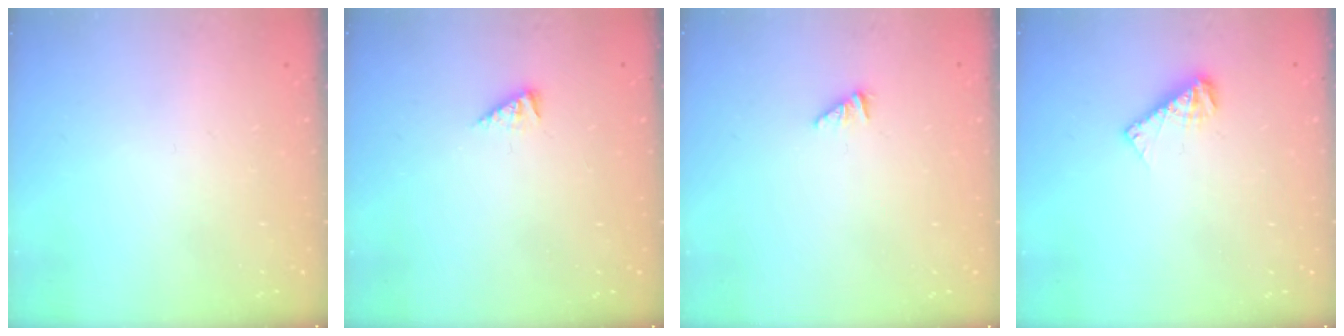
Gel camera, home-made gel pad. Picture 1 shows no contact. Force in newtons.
{"total": 1.8, "press": 1.8, "slide": 0.4}
{"total": 0.8, "press": 0.8, "slide": 0.2}
{"total": 5.4, "press": 5.4, "slide": 0.5}